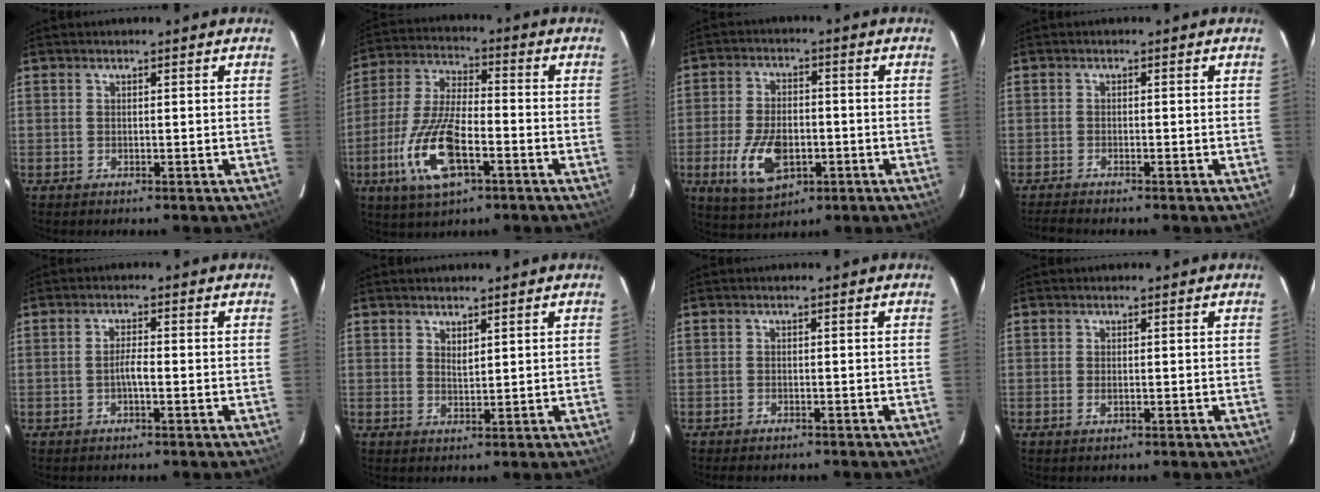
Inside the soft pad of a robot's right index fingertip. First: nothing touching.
{"total": 15.5, "force": [-6.0, 5.8, 13.0], "torque": [-0.283, -0.012, -0.113]}
{"total": 11.7, "force": [-3.7, 6.6, 8.9], "torque": [-0.187, -0.005, -0.055]}
{"total": 3.1, "force": [-2.9, 0.2, 1.3], "torque": [-0.037, -0.008, -0.052]}
{"total": 2.1, "force": [-0.9, 0.3, 1.9], "torque": [-0.037, 0.005, -0.018]}
{"total": 1.6, "force": [1.2, 0.6, 0.9], "torque": [-0.013, 0.000, 0.022]}
{"total": 2.7, "force": [-2.3, 1.1, 0.9], "torque": [-0.026, -0.006, -0.037]}
{"total": 1.3, "force": [-0.4, 0.7, 1.0], "torque": [-0.020, 0.000, -0.007]}